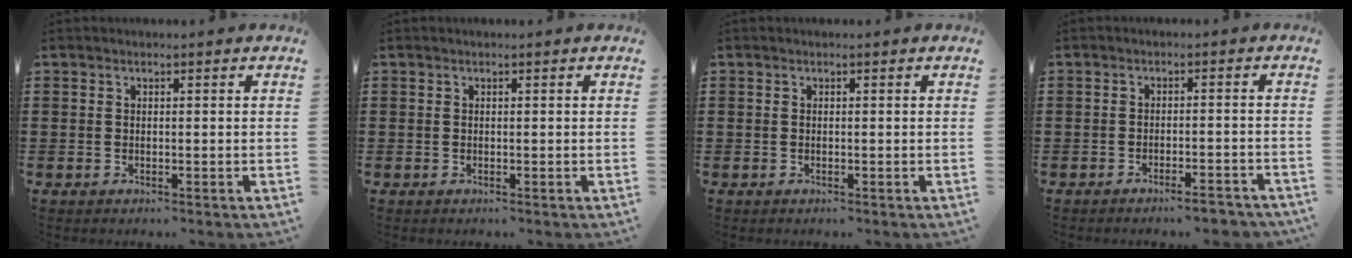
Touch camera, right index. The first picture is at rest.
{"total": 0.0}
{"total": 0.0}
{"total": 3.1, "force": [-2.8, 0.1, 1.4], "torque": [-0.023, -0.001, -0.053]}